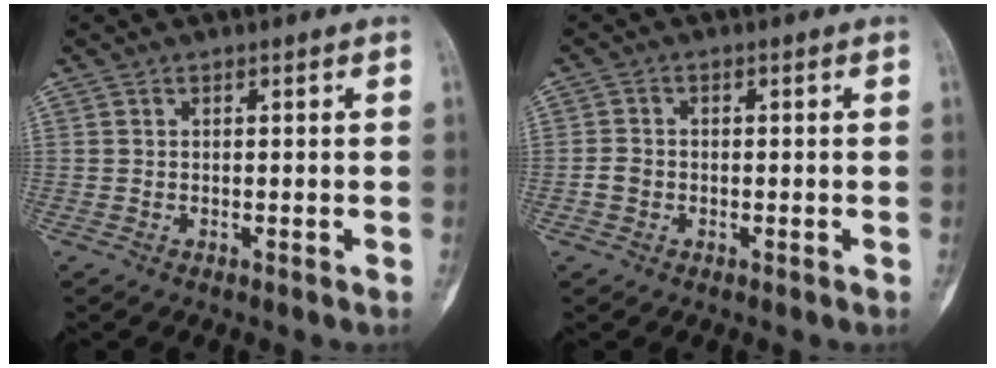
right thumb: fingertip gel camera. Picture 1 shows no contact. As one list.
[{"total": 2.3, "force": [-0.7, 1.9, 1.1], "torque": [-0.019, 0.009, -0.014]}]